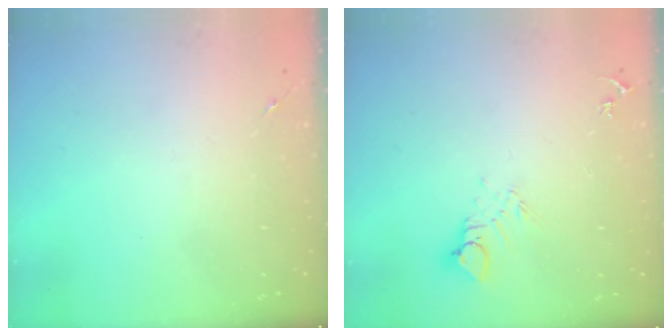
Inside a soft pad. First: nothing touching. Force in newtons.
{"total": 6.7, "press": 6.7, "slide": 0.4}